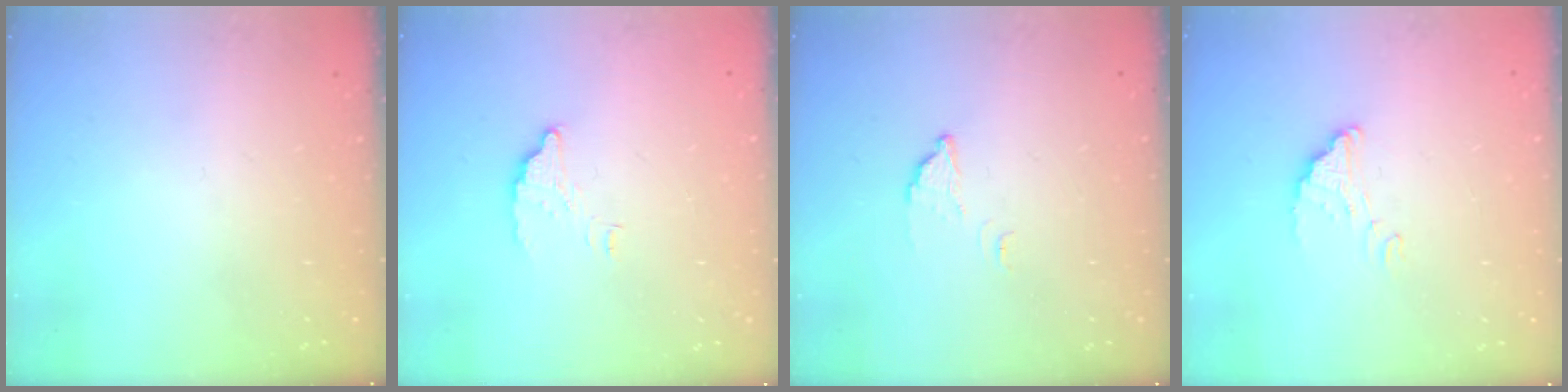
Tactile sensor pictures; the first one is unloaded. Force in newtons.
{"total": 3.5, "press": 3.5, "slide": 0.2}
{"total": 2.5, "press": 2.5, "slide": 0.1}
{"total": 1.8, "press": 1.8, "slide": 0.0}